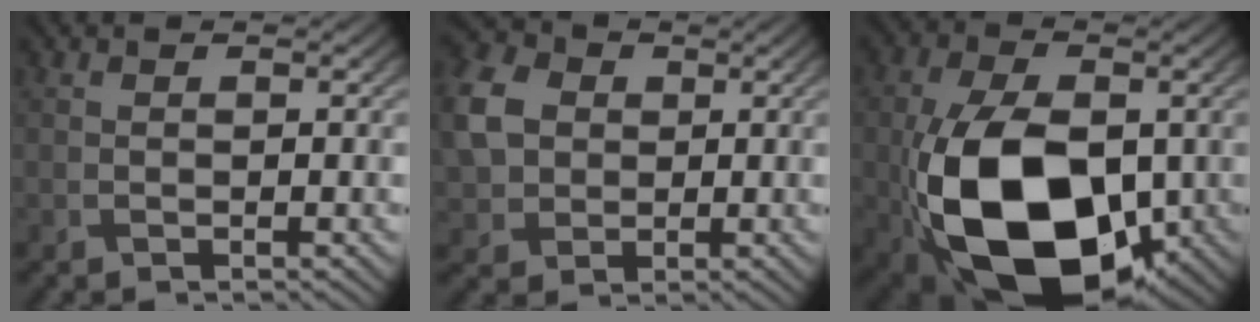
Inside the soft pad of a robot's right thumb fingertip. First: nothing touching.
{"total": 7.9, "force": [1.2, 6.5, 4.3], "torque": [-0.133, 0.011, 0.018]}
{"total": 17.9, "force": [-4.3, 10.7, 13.6], "torque": [-0.276, -0.035, -0.063]}